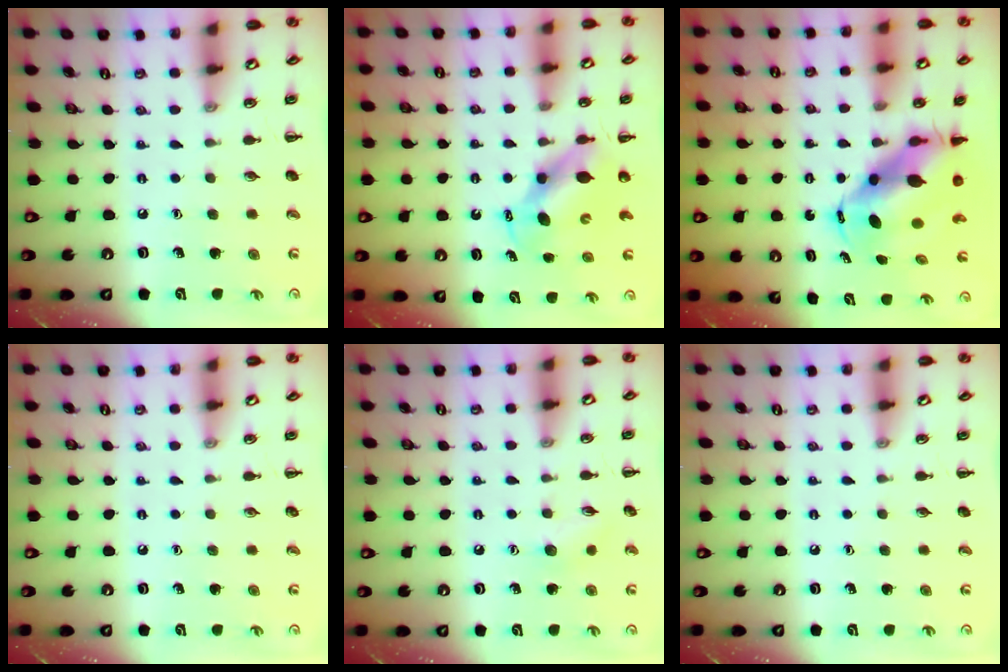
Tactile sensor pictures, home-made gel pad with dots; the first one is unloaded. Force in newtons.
{"total": 6.0, "press": 5.9, "slide": 0.8}
{"total": 8.6, "press": 8.2, "slide": 2.4}
{"total": 0.0}
{"total": 6.6, "press": 6.5, "slide": 1.2}
{"total": 0.0}